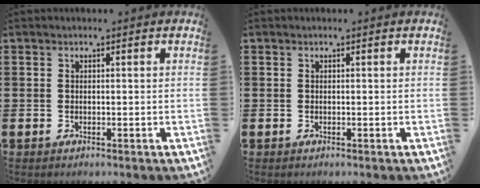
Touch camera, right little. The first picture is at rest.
{"total": 0.0}